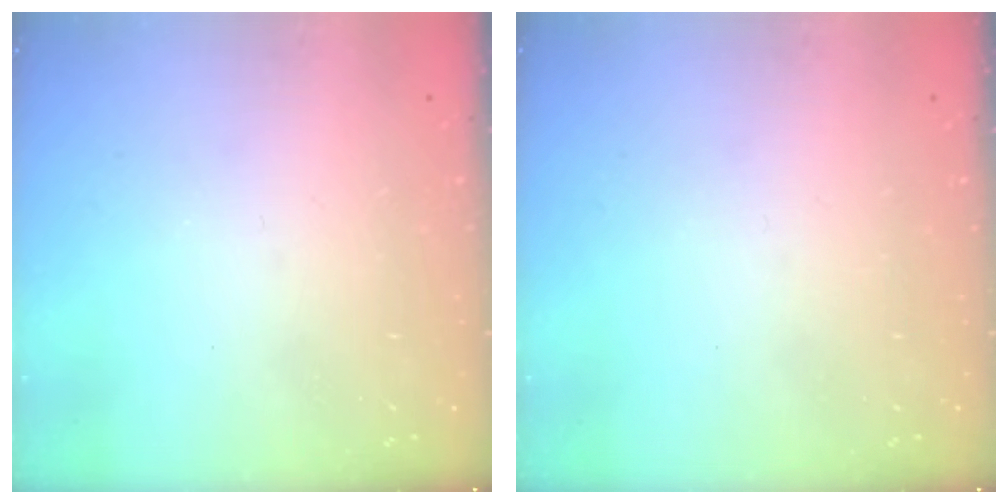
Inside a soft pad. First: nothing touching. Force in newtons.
{"total": 0.0}